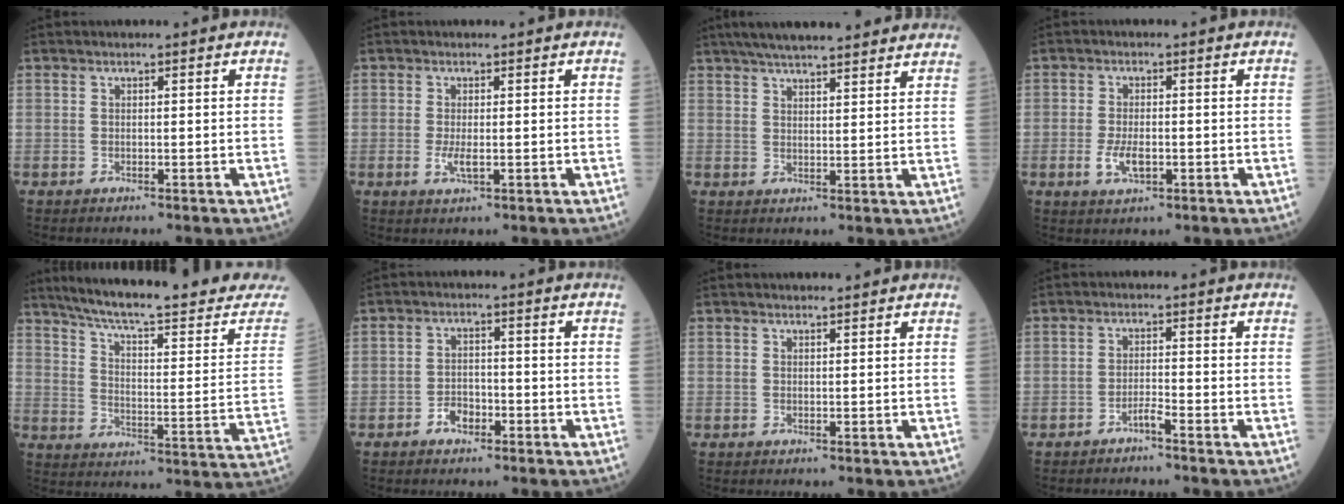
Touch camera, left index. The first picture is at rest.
{"total": 2.0, "force": [-0.3, 0.6, 1.9], "torque": [-0.042, -0.006, -0.002]}
{"total": 16.0, "force": [13.8, 2.3, 7.8], "torque": [-0.117, 0.037, 0.187]}
{"total": 3.8, "force": [-1.3, 1.6, 3.2], "torque": [-0.072, -0.005, -0.021]}
{"total": 24.5, "force": [21.8, 1.6, 11.2], "torque": [-0.167, -0.066, 0.286]}
{"total": 2.9, "force": [-1.9, 1.7, 1.5], "torque": [-0.026, 0.003, -0.033]}
{"total": 1.8, "force": [1.8, 0.2, 0.4], "torque": [-0.009, 0.009, 0.026]}
{"total": 1.7, "force": [-1.5, -0.2, 0.8], "torque": [-0.015, 0.000, -0.029]}